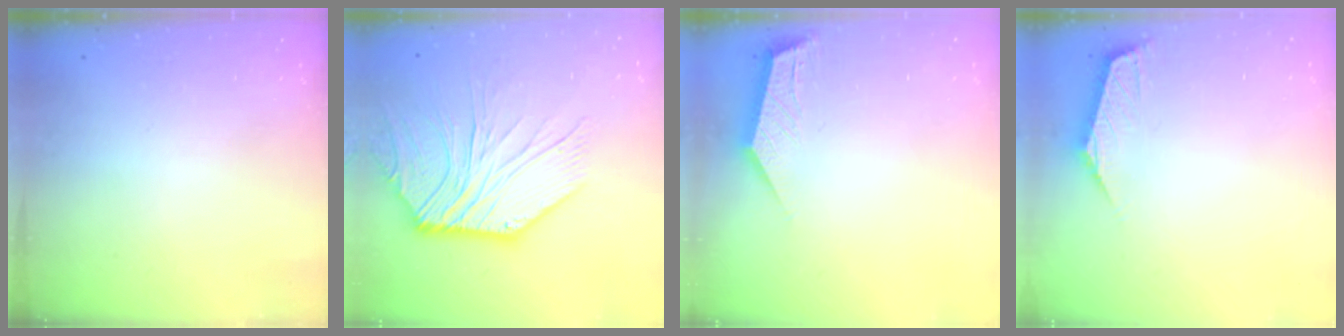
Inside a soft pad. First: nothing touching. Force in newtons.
{"total": 10.7, "press": 10.7, "slide": 0.8}
{"total": 2.8, "press": 2.8, "slide": 0.4}
{"total": 0.9, "press": 0.9, "slide": 0.2}